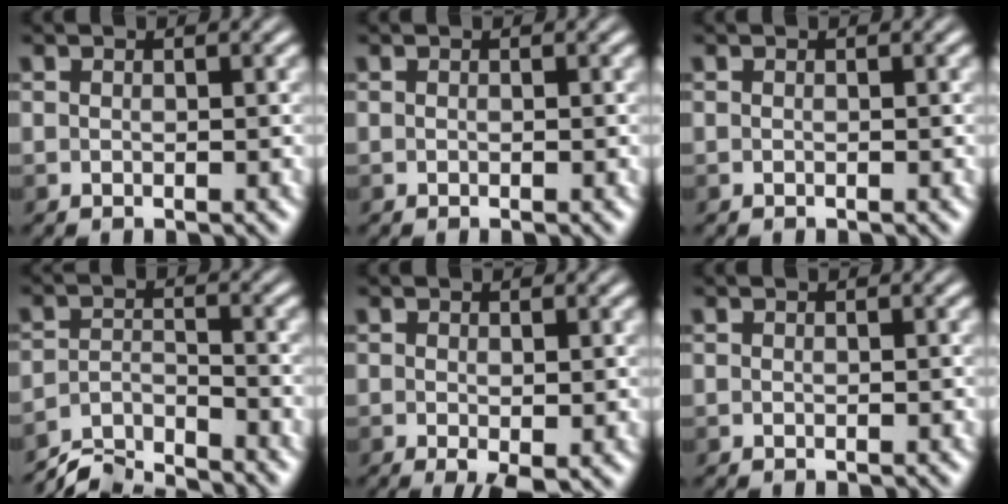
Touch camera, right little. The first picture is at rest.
{"total": 0.0}
{"total": 0.0}
{"total": 5.3, "force": [-5.3, 0.2, 0.2], "torque": [-0.010, -0.003, -0.107]}
{"total": 2.4, "force": [-0.6, 0.8, 2.2], "torque": [-0.036, -0.010, -0.007]}
{"total": 0.0}